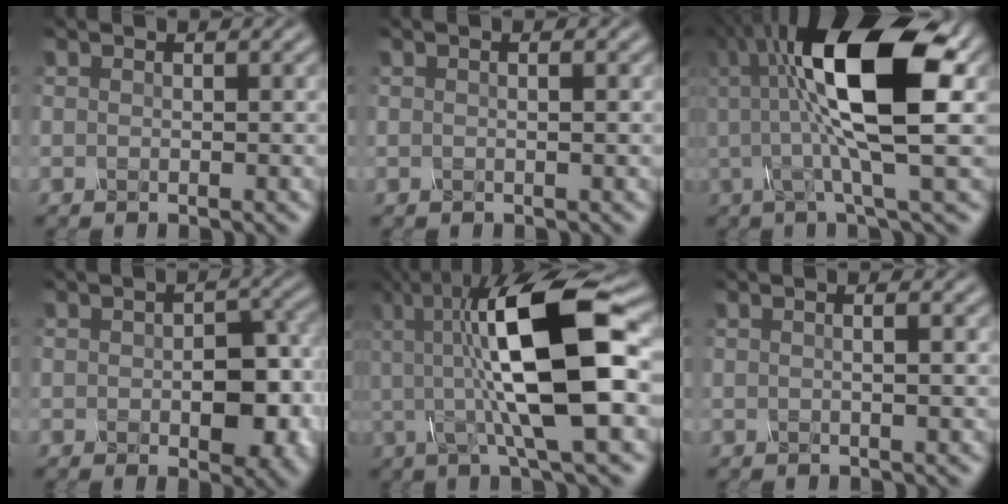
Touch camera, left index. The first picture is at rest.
{"total": 1.5, "force": [0.5, 0.7, 1.2], "torque": [-0.001, -0.002, -0.006]}
{"total": 12.0, "force": [2.5, 2.9, 11.4], "torque": [-0.183, 0.013, 0.045]}
{"total": 6.1, "force": [-1.0, 3.3, 5.0], "torque": [-0.061, -0.001, -0.010]}
{"total": 11.8, "force": [1.4, 3.0, 11.3], "torque": [-0.184, 0.013, 0.023]}
{"total": 2.5, "force": [0.7, 1.2, 2.0], "torque": [0.002, 0.008, -0.014]}